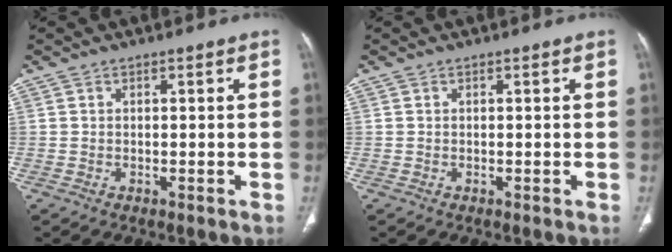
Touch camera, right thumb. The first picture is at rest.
{"total": 0.0}